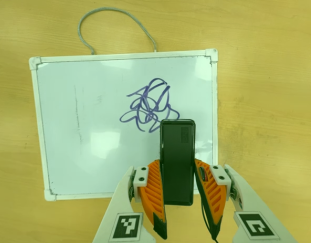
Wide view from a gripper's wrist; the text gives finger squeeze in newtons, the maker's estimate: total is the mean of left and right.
{"total": 3.6, "left": 2.1, "right": 5.0}